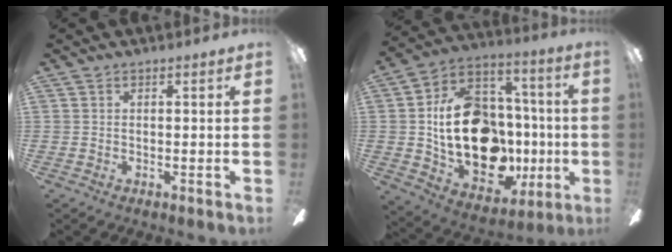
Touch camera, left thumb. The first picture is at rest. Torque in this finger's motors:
{"motor_torque": [2.47, 2.54, 0.39, 0.47, 0.42]}